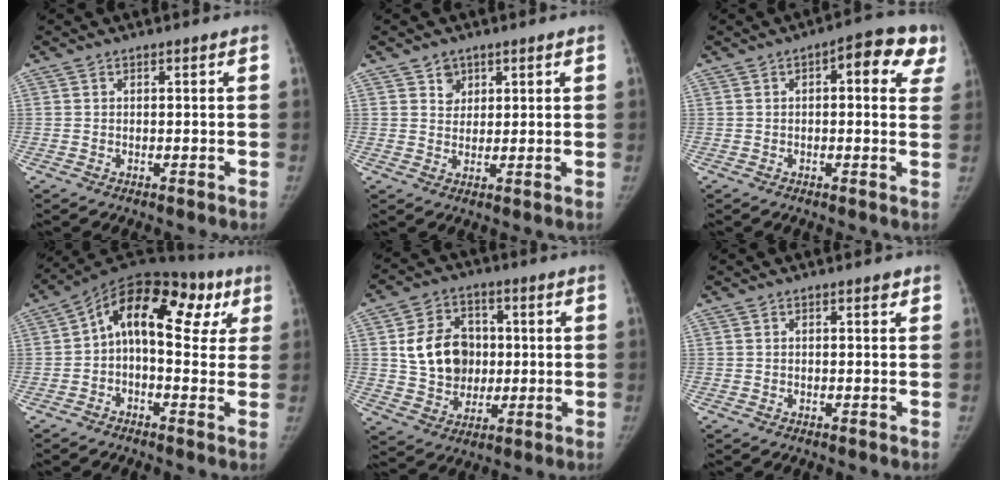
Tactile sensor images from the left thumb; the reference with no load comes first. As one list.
[{"total": 3.1, "force": [1.8, 2.5, 0.5], "torque": [0.016, -0.010, 0.028]}, {"total": 10.0, "force": [3.8, 4.1, 8.3], "torque": [-0.064, 0.010, 0.034]}, {"total": 18.4, "force": [4.8, 10.2, 14.5], "torque": [-0.165, 0.051, 0.059]}, {"total": 13.2, "force": [1.6, 10.9, 7.3], "torque": [-0.084, 0.004, 0.036]}, {"total": 0.8, "force": [0.5, 0.4, 0.5], "torque": [-0.002, -0.002, 0.005]}]